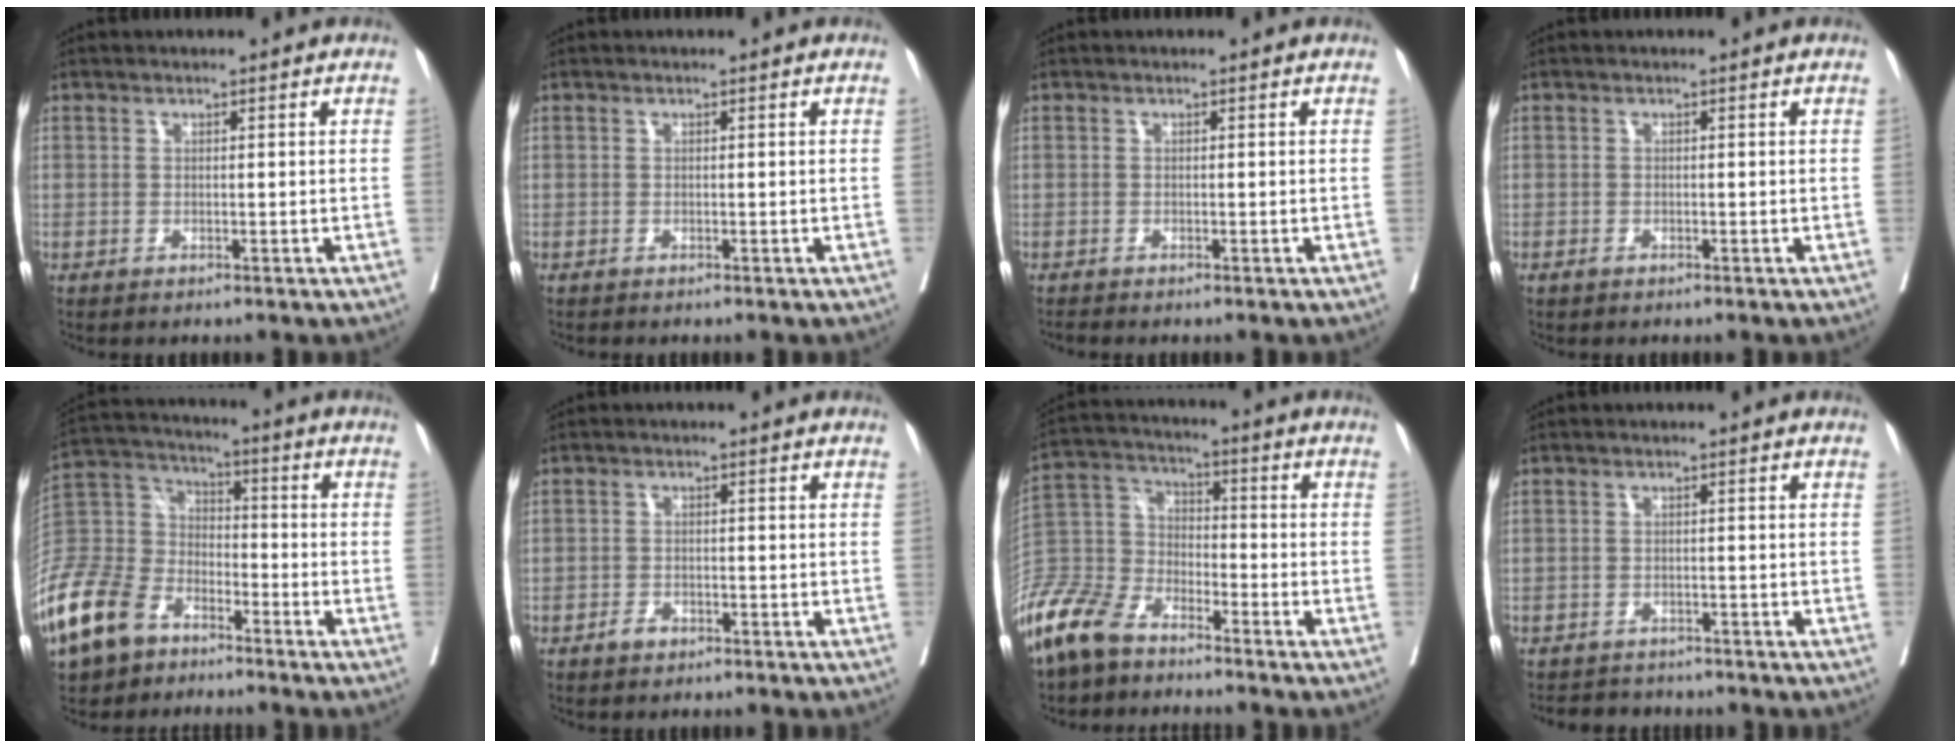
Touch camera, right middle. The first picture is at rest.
{"total": 0.0}
{"total": 0.5, "force": [-0.5, -0.1, 0.0], "torque": [-0.008, -0.004, -0.013]}
{"total": 0.5, "force": [-0.4, 0.2, 0.2], "torque": [-0.008, -0.001, -0.008]}
{"total": 19.3, "force": [-12.8, 11.2, 9.2], "torque": [-0.254, -0.007, -0.245]}
{"total": 1.7, "force": [-1.2, 0.9, 0.7], "torque": [-0.013, 0.002, -0.020]}
{"total": 12.4, "force": [-9.9, 5.5, 5.1], "torque": [-0.116, -0.005, -0.201]}
{"total": 3.9, "force": [-3.6, 1.3, 0.1], "torque": [-0.001, -0.006, -0.055]}